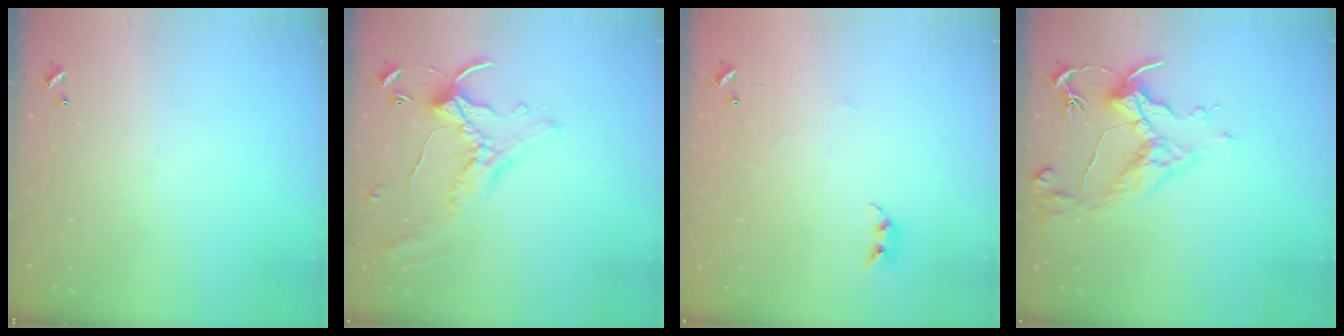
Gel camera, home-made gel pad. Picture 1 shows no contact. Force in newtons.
{"total": 0.9, "press": 0.1, "slide": 0.9}
{"total": 5.1, "press": 4.9, "slide": 1.1}
{"total": 4.6, "press": 4.5, "slide": 1.0}